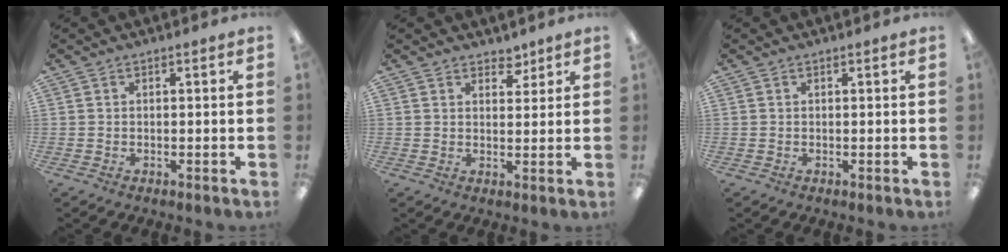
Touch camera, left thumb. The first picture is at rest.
{"total": 3.7, "force": [3.0, 1.9, 0.7], "torque": [0.004, -0.019, 0.052]}
{"total": 0.0}